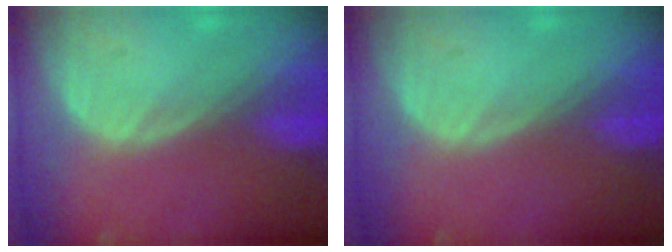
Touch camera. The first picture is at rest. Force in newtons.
{"total": 0.0}